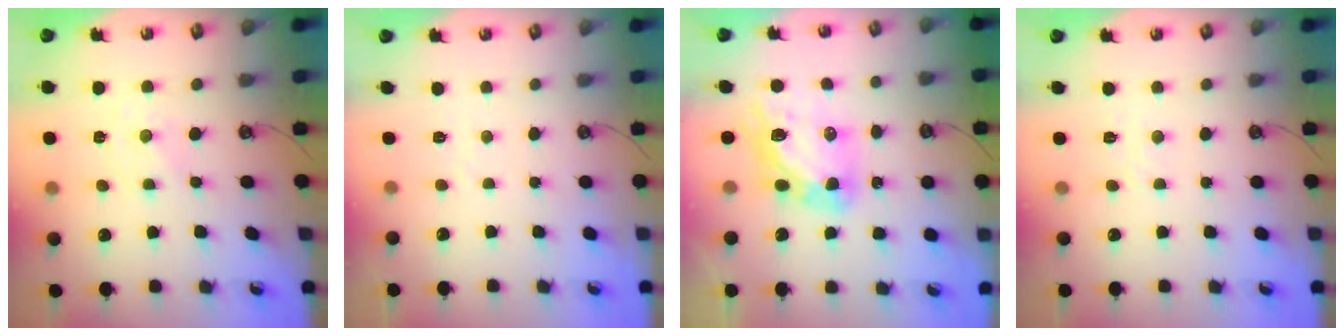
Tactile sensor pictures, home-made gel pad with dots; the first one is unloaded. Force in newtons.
{"total": 2.5, "press": 2.5, "slide": 0.4}
{"total": 13.6, "press": 13.5, "slide": 1.2}
{"total": 4.1, "press": 4.1, "slide": 0.5}